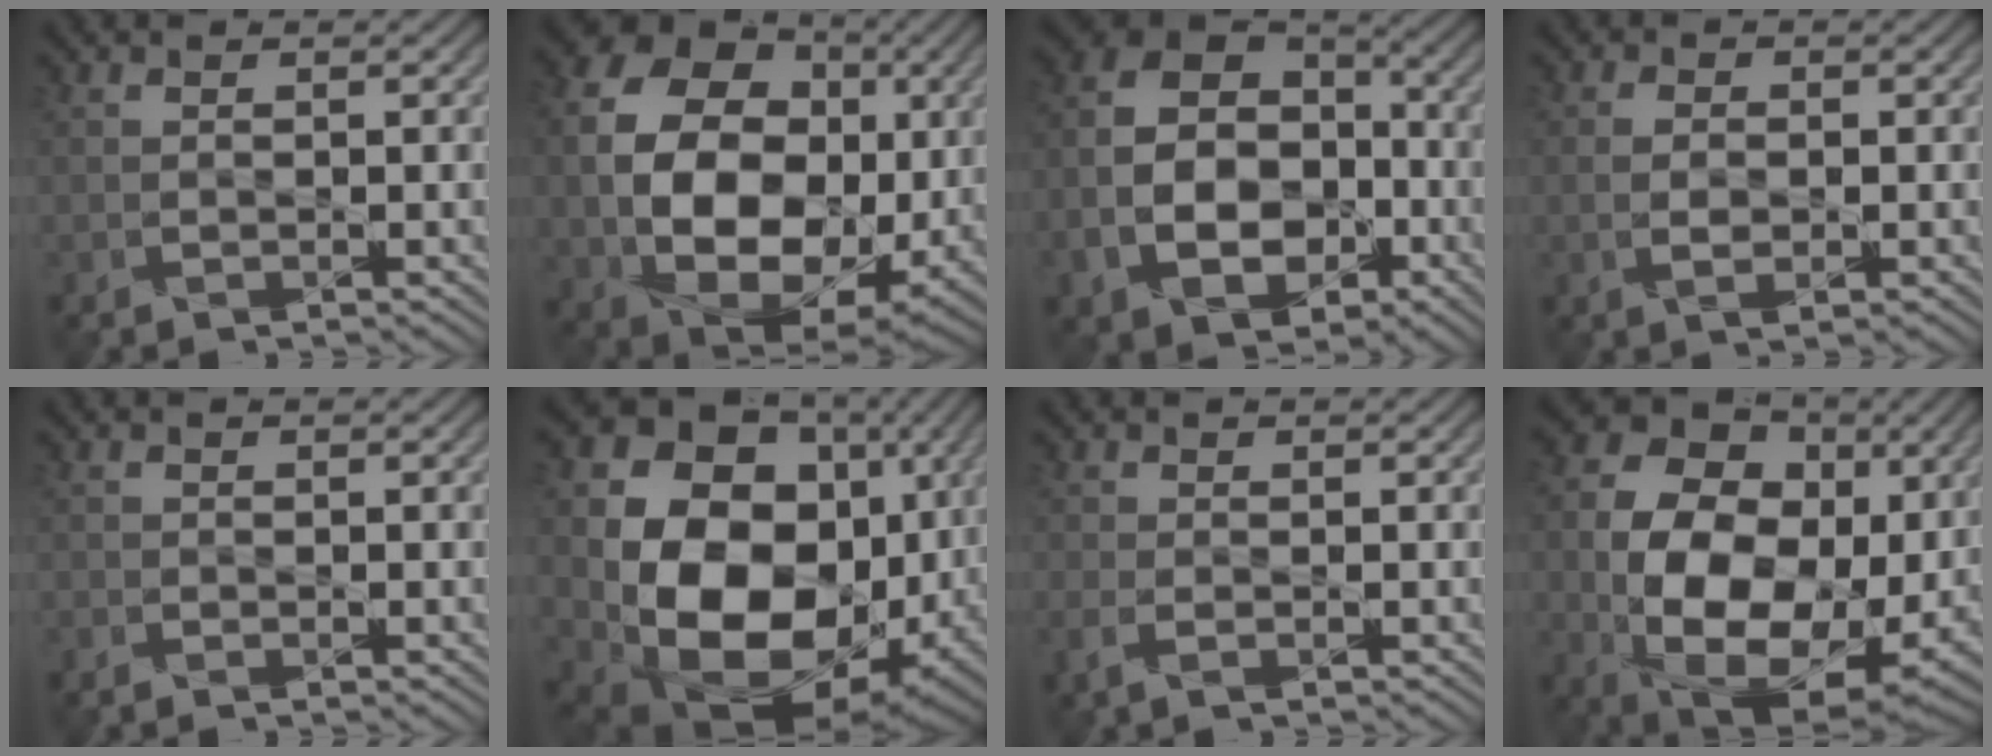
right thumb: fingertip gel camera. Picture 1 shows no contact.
{"total": 17.2, "force": [0.1, 12.8, 11.5], "torque": [-0.241, -0.024, 0.019]}
{"total": 14.1, "force": [-4.2, 10.1, 8.9], "torque": [-0.189, -0.031, -0.069]}
{"total": 2.6, "force": [-0.4, 1.3, 2.2], "torque": [-0.043, -0.003, -0.006]}
{"total": 0.9, "force": [-0.9, 0.3, 0.2], "torque": [-0.005, -0.004, -0.018]}
{"total": 20.0, "force": [-0.2, 15.5, 12.7], "torque": [-0.256, -0.058, 0.037]}
{"total": 2.0, "force": [-1.0, 0.9, 1.5], "torque": [-0.045, -0.008, -0.025]}
{"total": 16.8, "force": [-0.2, 12.1, 11.7], "torque": [-0.244, -0.026, 0.008]}